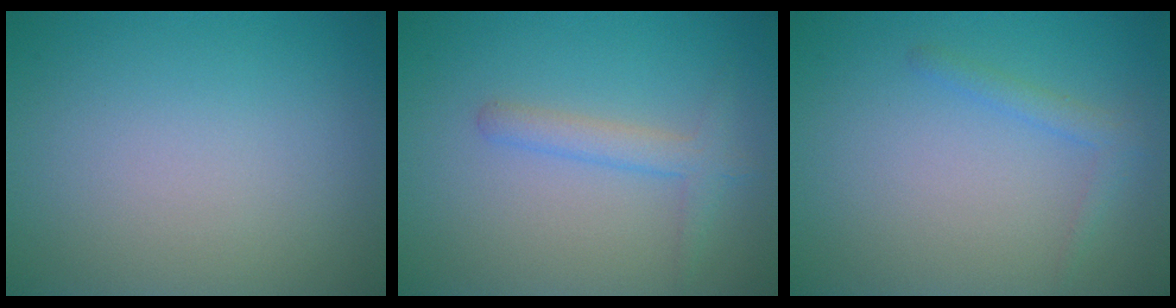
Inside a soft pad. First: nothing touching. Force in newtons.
{"total": 2.1, "press": 2.1, "slide": 0.1}
{"total": 1.4, "press": 1.4, "slide": 0.1}